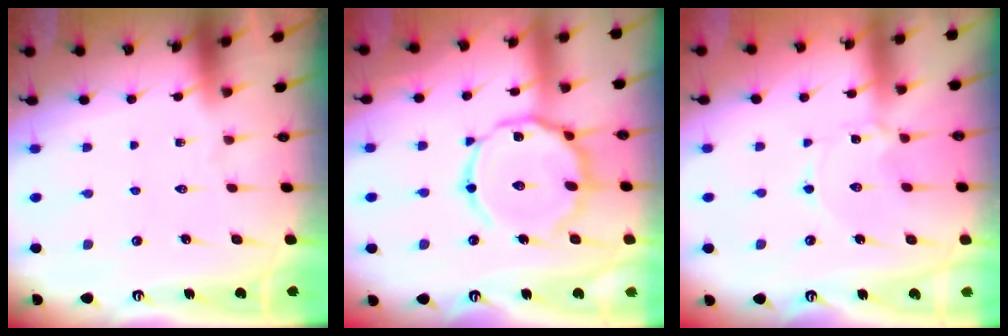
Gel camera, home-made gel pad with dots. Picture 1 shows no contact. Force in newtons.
{"total": 17.0, "press": 17.0, "slide": 1.3}
{"total": 1.8, "press": 1.8, "slide": 0.3}